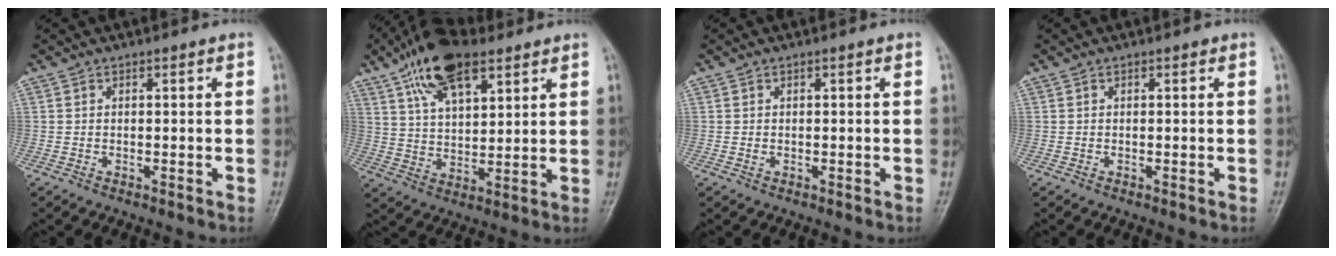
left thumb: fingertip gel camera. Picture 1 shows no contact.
{"total": 14.4, "force": [8.6, 6.6, 9.5], "torque": [-0.141, -0.019, 0.153]}
{"total": 0.0}
{"total": 0.0}